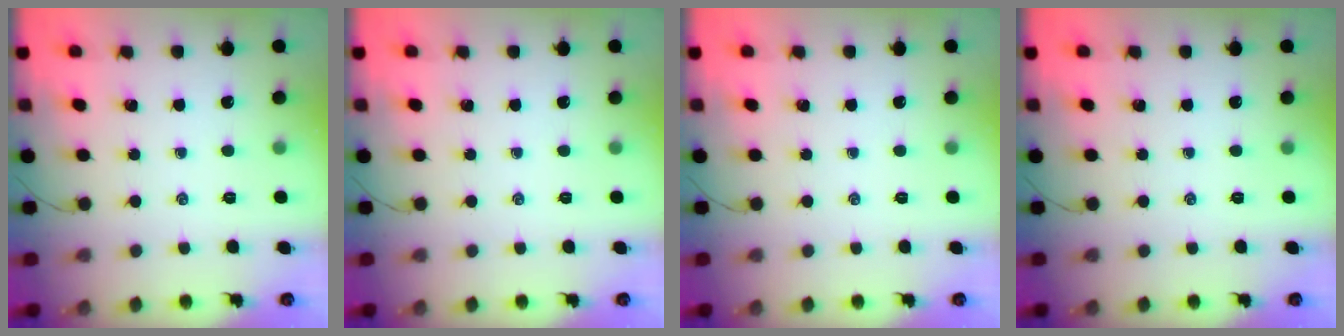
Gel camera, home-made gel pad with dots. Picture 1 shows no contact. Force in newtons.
{"total": 0.0}
{"total": 0.0}
{"total": 0.0}